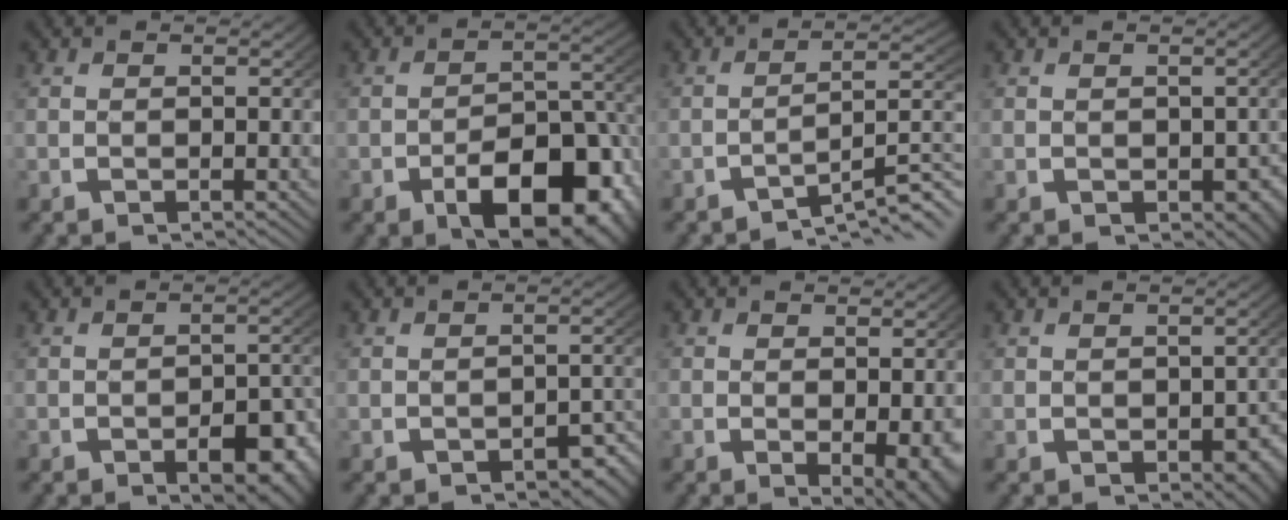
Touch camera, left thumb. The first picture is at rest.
{"total": 9.7, "force": [-3.5, 5.3, 7.3], "torque": [-0.106, -0.036, -0.036]}
{"total": 7.0, "force": [-4.0, 2.6, 5.2], "torque": [-0.072, -0.013, -0.051]}
{"total": 2.2, "force": [-0.3, 1.8, 1.2], "torque": [-0.013, -0.017, 0.008]}
{"total": 4.7, "force": [-1.7, 2.5, 3.7], "torque": [-0.048, -0.018, -0.019]}
{"total": 2.6, "force": [-1.5, 1.4, 1.5], "torque": [-0.018, -0.012, -0.017]}
{"total": 3.5, "force": [-0.3, 1.5, 3.1], "torque": [-0.045, -0.022, 0.010]}
{"total": 2.6, "force": [-0.3, 1.9, 1.7], "torque": [-0.021, -0.018, 0.009]}